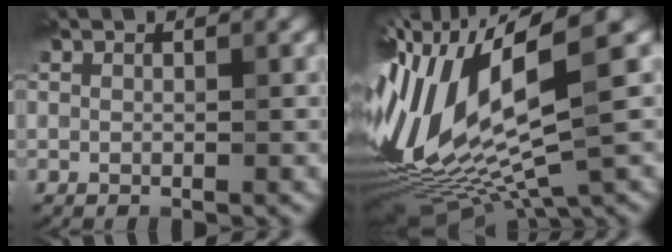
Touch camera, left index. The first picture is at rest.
{"total": 15.3, "force": [0.3, 4.2, 14.7], "torque": [-0.310, -0.009, 0.023]}